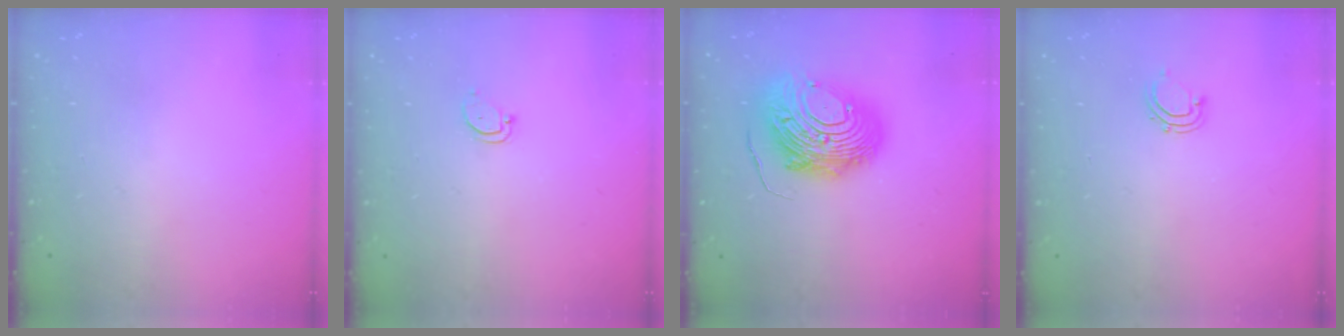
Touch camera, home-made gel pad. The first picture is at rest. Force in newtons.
{"total": 2.9, "press": 2.9, "slide": 0.2}
{"total": 14.8, "press": 14.7, "slide": 1.3}
{"total": 3.7, "press": 3.6, "slide": 0.8}